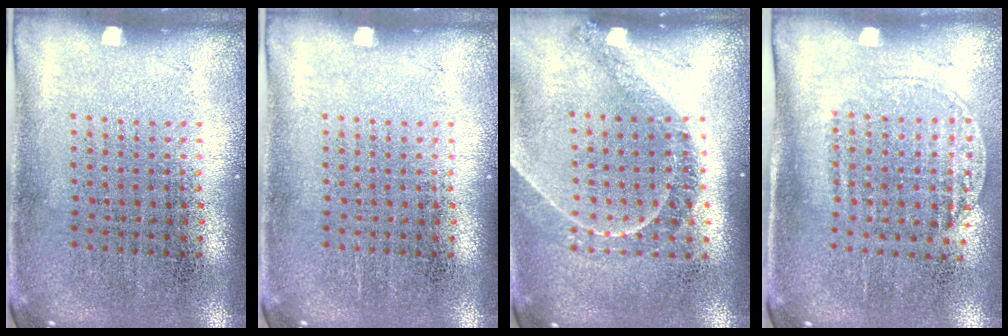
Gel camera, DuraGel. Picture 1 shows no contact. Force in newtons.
{"total": 0.0}
{"total": 1.2, "press": 1.2, "slide": 0.4}
{"total": 1.4, "press": 1.2, "slide": 0.7}